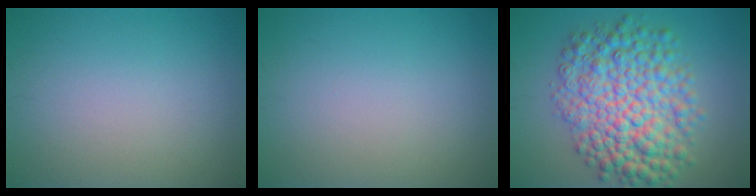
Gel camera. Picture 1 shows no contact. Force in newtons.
{"total": 0.0}
{"total": 9.3, "press": 9.3, "slide": 0.1}